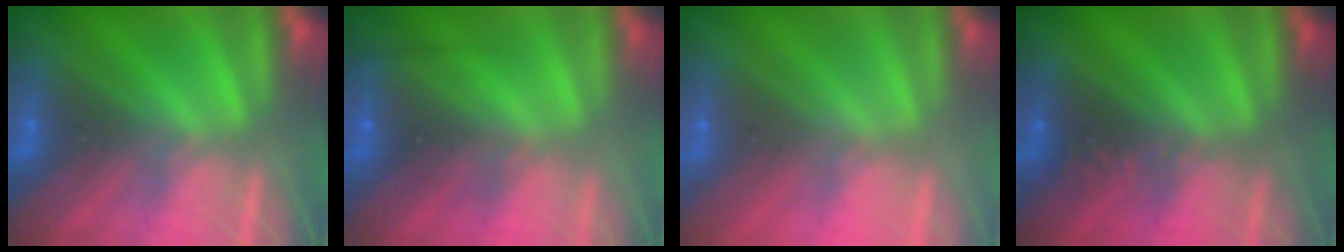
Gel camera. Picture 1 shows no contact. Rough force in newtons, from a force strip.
{"total": 2.2}
{"total": 2.8}
{"total": 2.4}